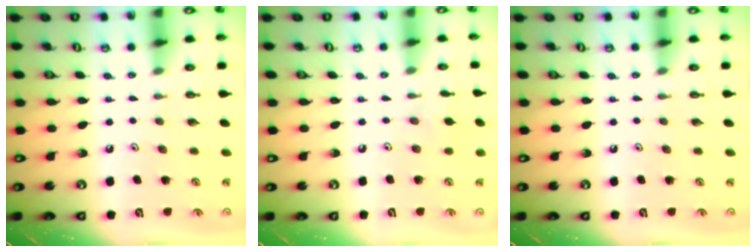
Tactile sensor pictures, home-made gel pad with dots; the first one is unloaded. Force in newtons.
{"total": 2.1, "press": 2.1, "slide": 0.5}
{"total": 0.0}